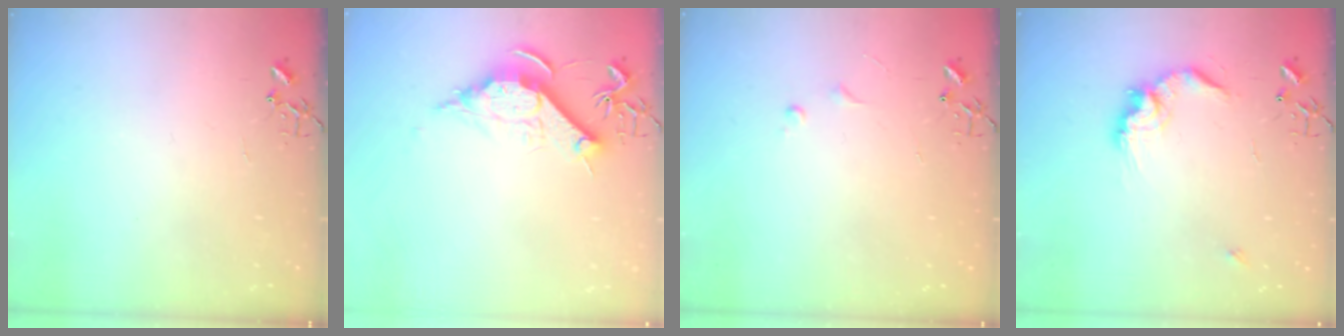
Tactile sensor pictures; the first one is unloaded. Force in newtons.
{"total": 12.4, "press": 12.3, "slide": 1.0}
{"total": 5.3, "press": 5.3, "slide": 0.6}
{"total": 14.2, "press": 14.1, "slide": 0.9}